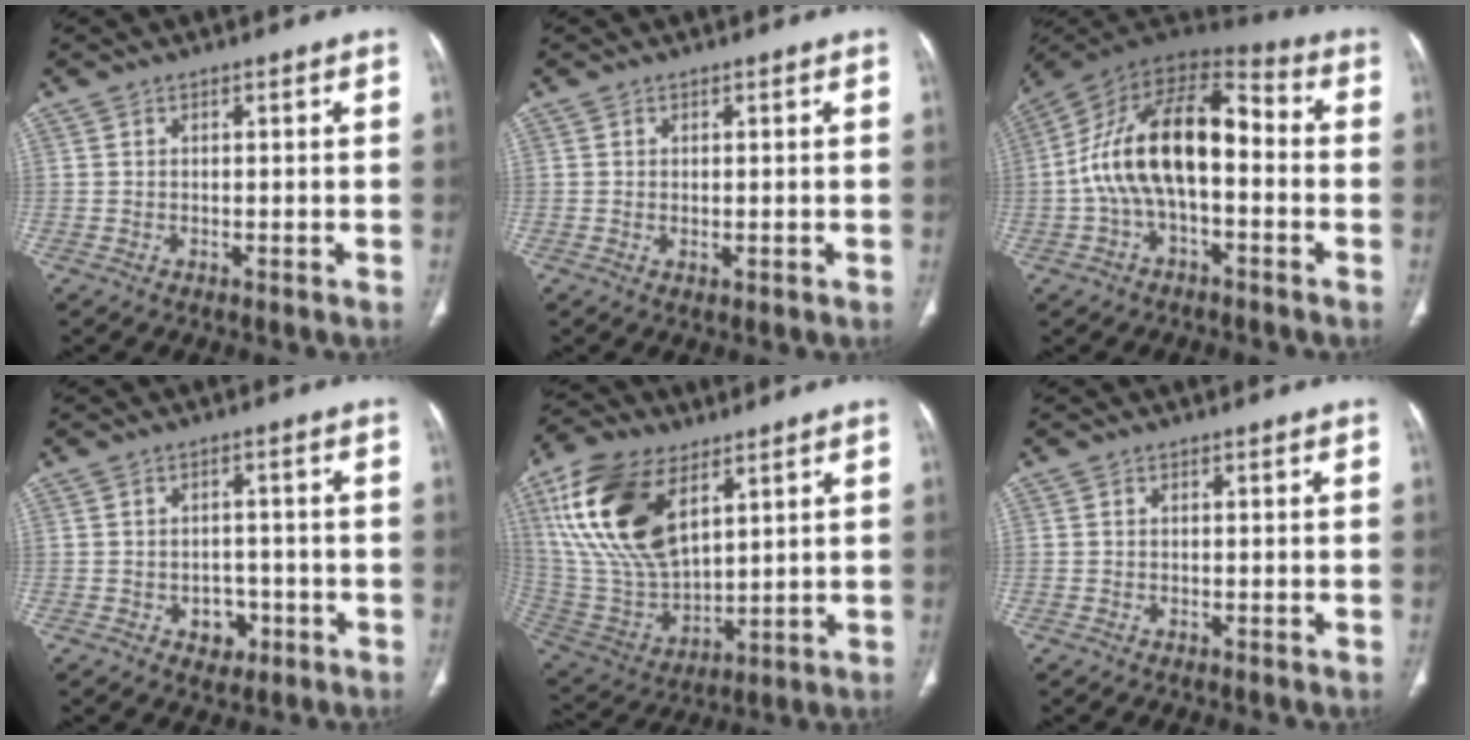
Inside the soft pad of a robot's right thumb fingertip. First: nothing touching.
{"total": 0.8, "force": [0.0, 0.4, 0.7], "torque": [-0.015, -0.005, 0.005]}
{"total": 18.5, "force": [-1.5, 9.4, 15.8], "torque": [-0.272, 0.052, -0.034]}
{"total": 4.3, "force": [-1.7, 3.4, 2.1], "torque": [-0.004, 0.013, -0.017]}
{"total": 21.8, "force": [9.4, 11.5, 16.0], "torque": [-0.307, -0.031, 0.189]}
{"total": 0.0}